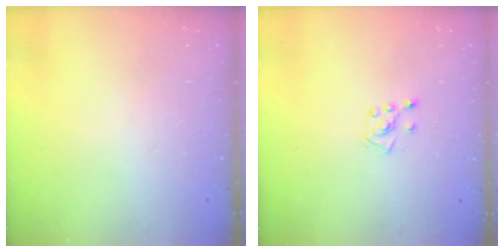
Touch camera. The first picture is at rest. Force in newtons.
{"total": 5.3, "press": 5.3, "slide": 0.5}